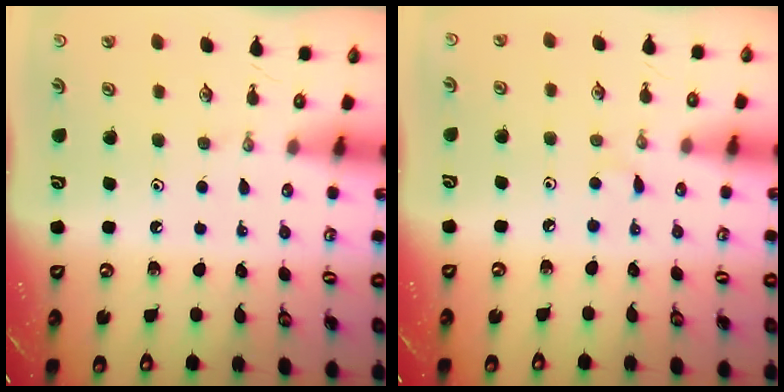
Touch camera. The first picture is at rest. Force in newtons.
{"total": 2.1, "press": 2.1, "slide": 0.3}